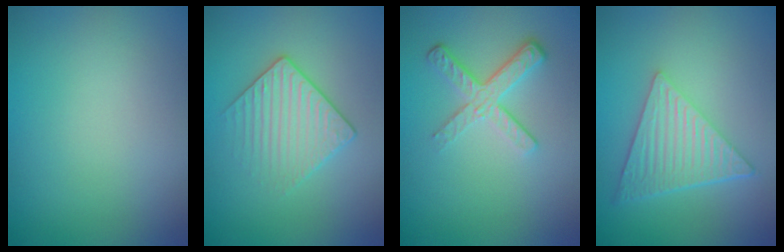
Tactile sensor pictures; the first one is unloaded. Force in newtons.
{"total": 2.4, "press": 2.1, "slide": 1.1}
{"total": 3.5, "press": 2.5, "slide": 2.5}
{"total": 6.4, "press": 4.4, "slide": 4.7}